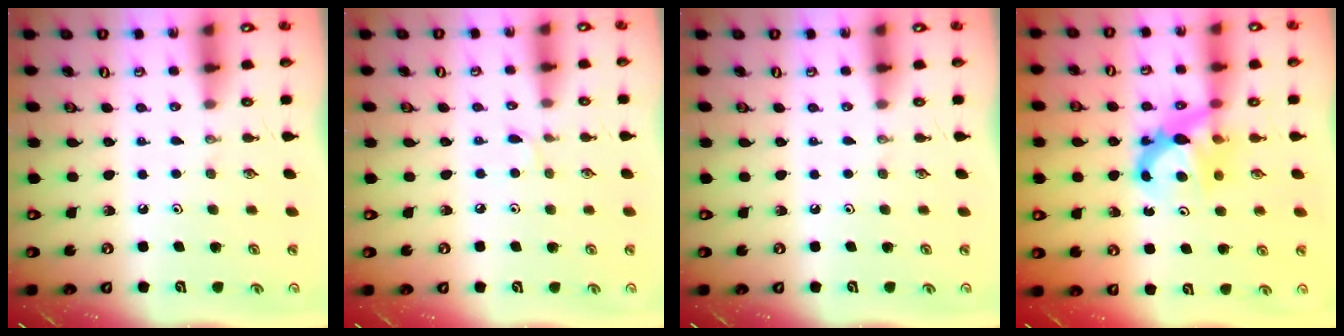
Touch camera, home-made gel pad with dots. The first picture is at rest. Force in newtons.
{"total": 3.4, "press": 3.4, "slide": 0.5}
{"total": 0.0}
{"total": 6.8, "press": 6.8, "slide": 0.4}